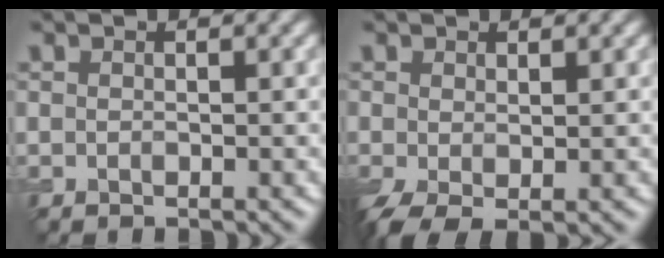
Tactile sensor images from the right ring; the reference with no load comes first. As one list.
[{"total": 3.0, "force": [-0.7, 1.4, 2.6], "torque": [-0.063, -0.010, -0.013]}]